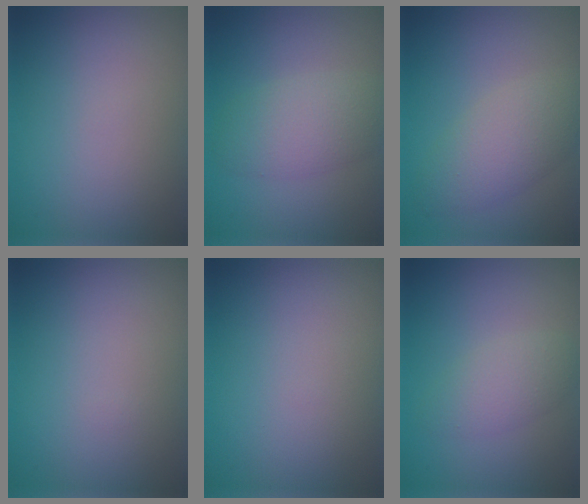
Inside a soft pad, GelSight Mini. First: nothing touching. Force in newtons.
{"total": 4.3, "press": 4.3, "slide": 0.4}
{"total": 4.3, "press": 4.3, "slide": 0.3}
{"total": 0.0}
{"total": 0.0}
{"total": 2.7, "press": 2.7, "slide": 0.2}